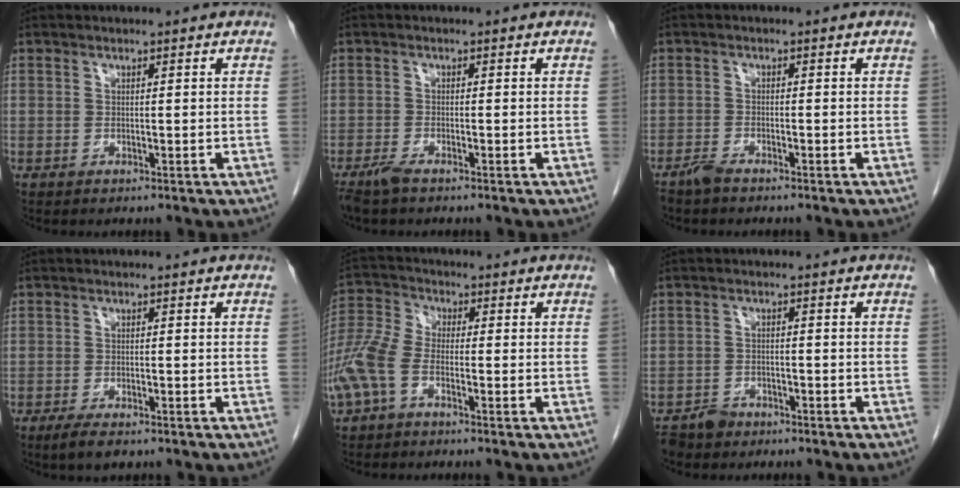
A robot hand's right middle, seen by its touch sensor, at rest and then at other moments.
{"total": 2.1, "force": [-1.7, 0.1, 1.2], "torque": [-0.033, -0.006, -0.035]}
{"total": 1.7, "force": [-1.6, 0.1, 0.7], "torque": [-0.020, -0.003, -0.032]}
{"total": 3.0, "force": [-2.1, 0.9, 2.0], "torque": [-0.041, -0.006, -0.034]}
{"total": 6.8, "force": [-3.0, 2.9, 5.3], "torque": [-0.144, 0.006, -0.073]}
{"total": 3.1, "force": [-2.6, 1.5, 0.4], "torque": [-0.011, 0.000, -0.043]}